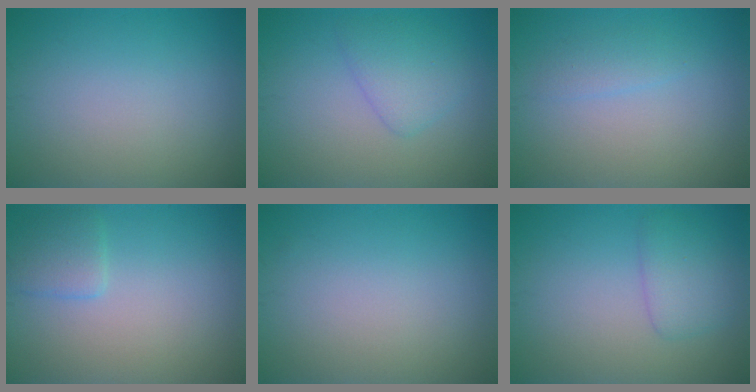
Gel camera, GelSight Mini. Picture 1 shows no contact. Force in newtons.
{"total": 2.7, "press": 2.7, "slide": 0.1}
{"total": 1.2, "press": 1.2, "slide": 0.1}
{"total": 1.9, "press": 1.9, "slide": 0.1}
{"total": 0.0}
{"total": 2.6, "press": 2.6, "slide": 0.1}